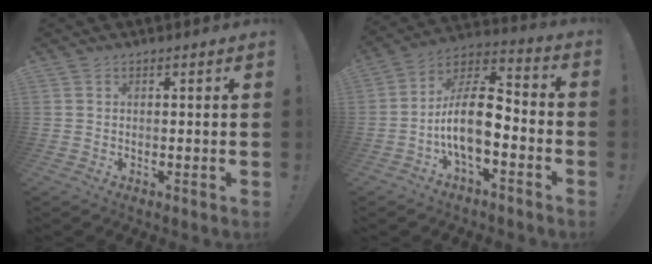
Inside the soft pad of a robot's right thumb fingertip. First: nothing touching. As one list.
[{"total": 14.6, "force": [-4.3, 6.7, 12.2], "torque": [-0.233, 0.018, -0.072]}]